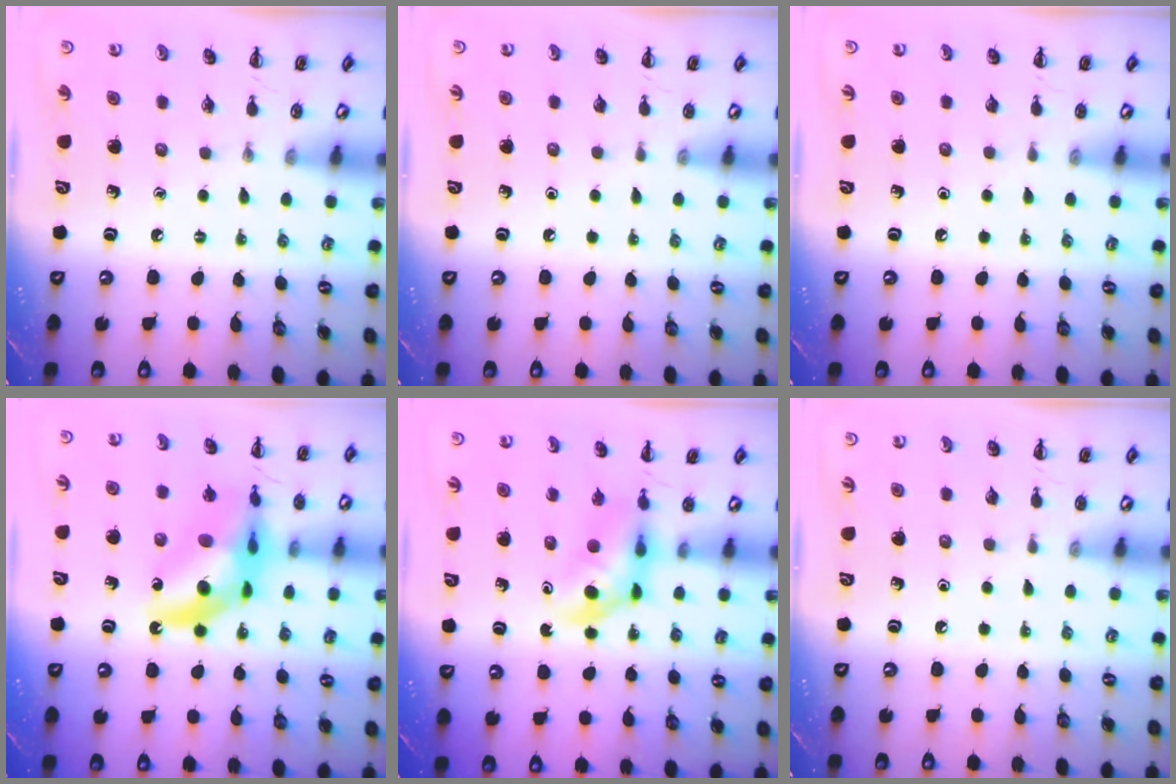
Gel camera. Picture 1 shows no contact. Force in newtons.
{"total": 0.0}
{"total": 0.0}
{"total": 13.7, "press": 13.1, "slide": 4.0}
{"total": 5.2, "press": 5.1, "slide": 1.1}
{"total": 0.0}